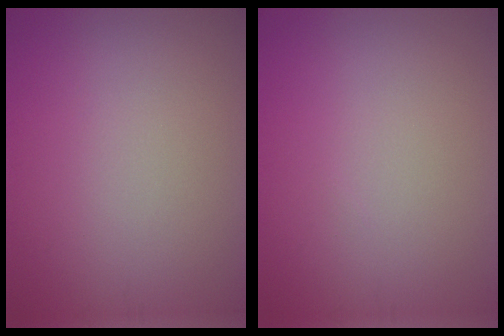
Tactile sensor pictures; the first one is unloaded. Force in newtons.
{"total": 0.0}